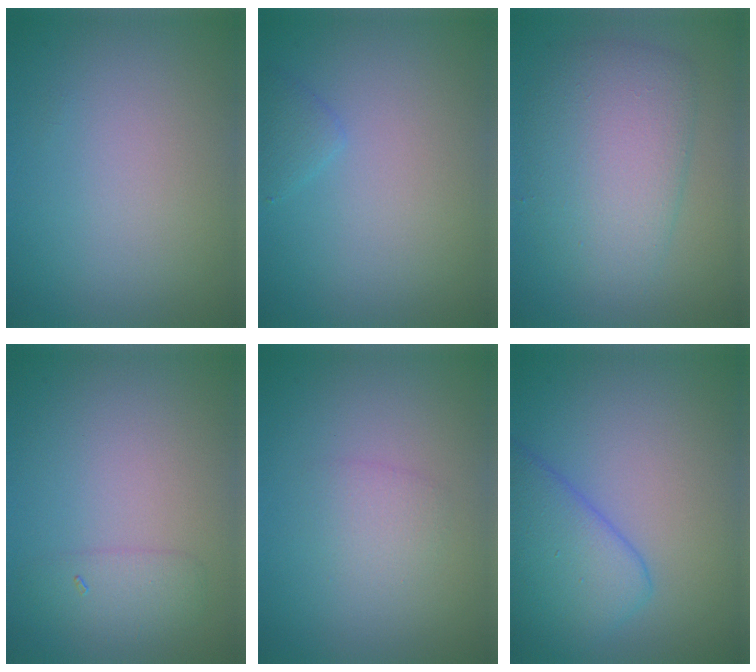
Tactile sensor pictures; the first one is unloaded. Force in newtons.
{"total": 1.1, "press": 1.1, "slide": 0.1}
{"total": 5.5, "press": 5.5, "slide": 0.1}
{"total": 1.8, "press": 1.8, "slide": 0.1}
{"total": 1.4, "press": 1.4, "slide": 0.1}
{"total": 4.9, "press": 4.9, "slide": 0.4}